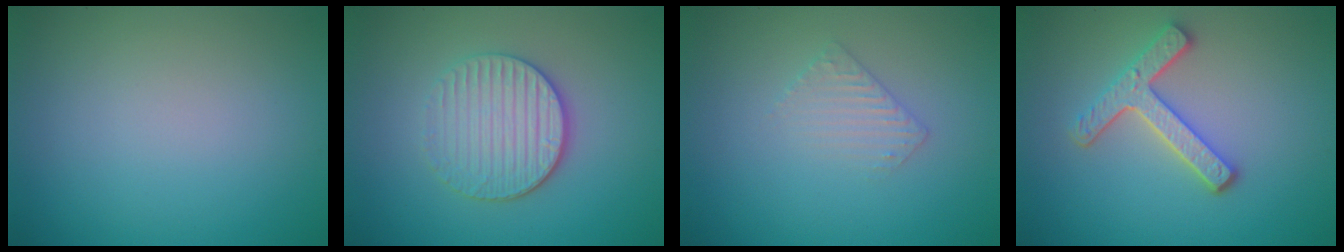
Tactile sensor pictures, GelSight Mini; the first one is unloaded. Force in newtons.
{"total": 4.0, "press": 3.4, "slide": 2.0}
{"total": 1.6, "press": 1.6, "slide": 0.4}
{"total": 3.7, "press": 3.1, "slide": 2.0}